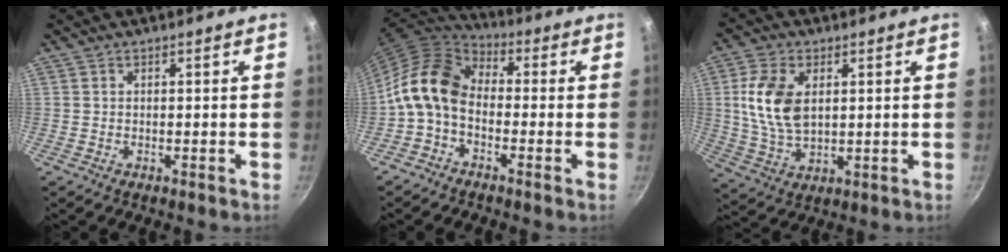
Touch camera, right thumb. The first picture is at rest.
{"total": 12.2, "force": [-1.8, 8.4, 8.6], "torque": [-0.151, 0.042, -0.058]}
{"total": 11.3, "force": [2.3, 6.8, 8.7], "torque": [-0.163, -0.012, 0.049]}